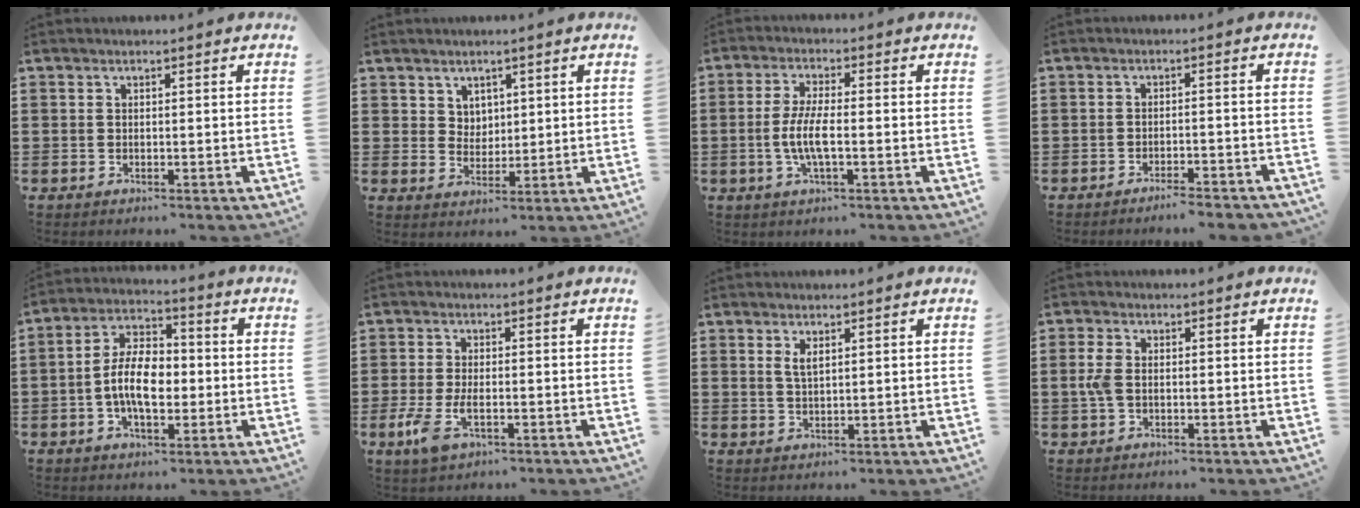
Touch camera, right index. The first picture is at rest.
{"total": 3.4, "force": [2.2, 2.5, 0.6], "torque": [-0.022, 0.008, 0.041]}
{"total": 5.6, "force": [-1.3, 1.4, 5.2], "torque": [-0.118, -0.004, -0.034]}
{"total": 2.6, "force": [-2.5, -0.1, 0.8], "torque": [-0.016, -0.001, -0.050]}
{"total": 8.4, "force": [-1.3, 4.5, 7.0], "torque": [-0.152, 0.007, -0.029]}
{"total": 4.2, "force": [-1.7, 1.8, 3.4], "torque": [-0.084, -0.009, -0.035]}
{"total": 2.4, "force": [1.2, 0.8, 1.9], "torque": [-0.041, 0.004, 0.021]}
{"total": 3.3, "force": [0.0, 1.9, 2.7], "torque": [-0.077, -0.001, -0.009]}